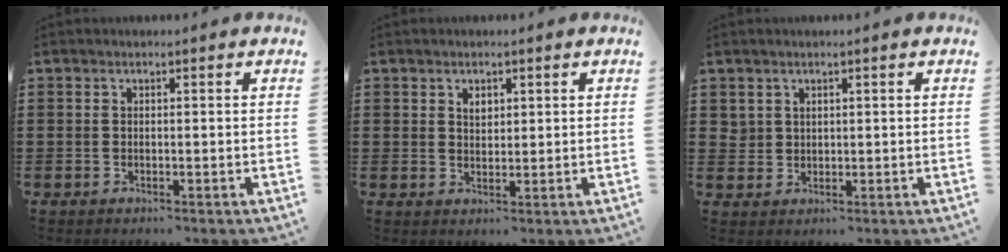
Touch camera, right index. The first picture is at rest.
{"total": 1.7, "force": [1.0, 1.1, 0.9], "torque": [-0.020, 0.004, 0.019]}
{"total": 2.0, "force": [1.4, 1.4, 0.2], "torque": [-0.009, 0.006, 0.028]}